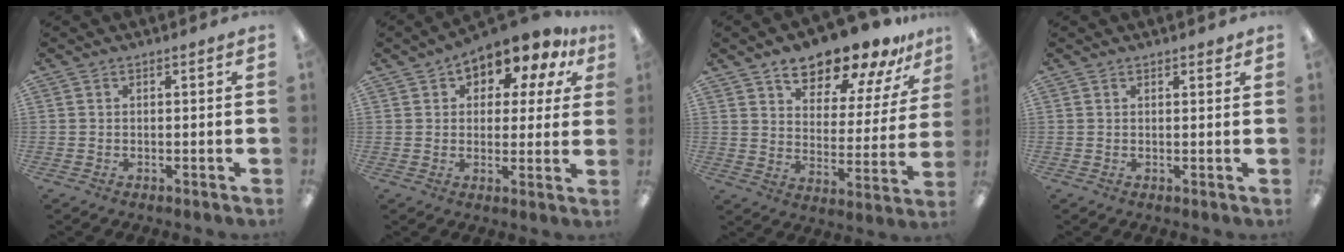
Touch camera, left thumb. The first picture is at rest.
{"total": 9.9, "force": [7.3, 4.9, 4.5], "torque": [-0.073, -0.053, 0.129]}
{"total": 15.5, "force": [13.0, 5.4, 6.4], "torque": [-0.096, -0.093, 0.225]}
{"total": 1.0, "force": [1.0, 0.3, 0.2], "torque": [0.012, -0.009, 0.015]}